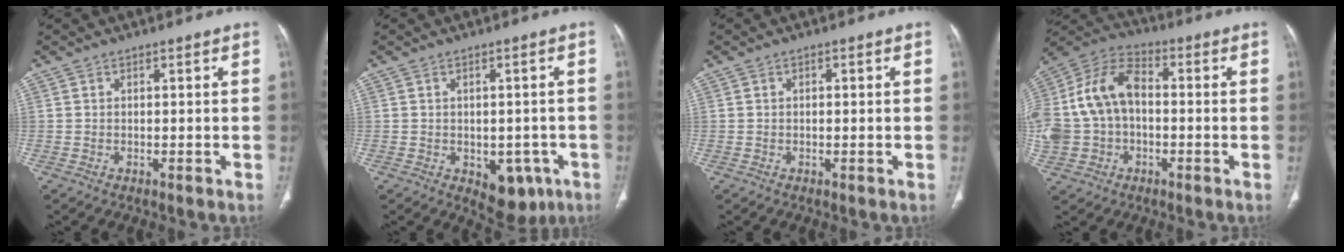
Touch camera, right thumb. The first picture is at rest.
{"total": 7.8, "force": [-3.0, 4.9, 5.3], "torque": [-0.030, 0.009, -0.025]}
{"total": 0.7, "force": [0.2, 0.4, 0.5], "torque": [-0.011, 0.003, 0.003]}
{"total": 17.7, "force": [-0.1, 12.6, 12.4], "torque": [-0.267, 0.041, -0.007]}